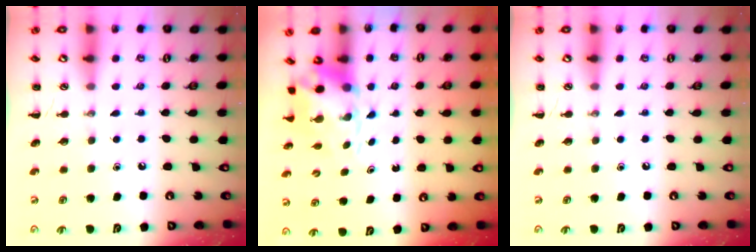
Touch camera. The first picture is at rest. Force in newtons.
{"total": 5.6, "press": 5.5, "slide": 1.0}
{"total": 0.0}